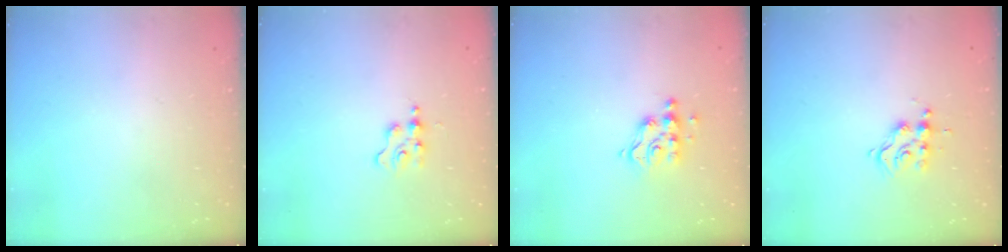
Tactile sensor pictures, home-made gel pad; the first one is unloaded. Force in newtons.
{"total": 1.7, "press": 1.7, "slide": 0.2}
{"total": 8.3, "press": 8.3, "slide": 0.4}
{"total": 6.9, "press": 6.9, "slide": 0.7}